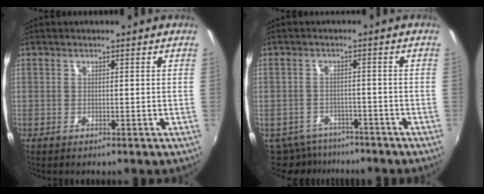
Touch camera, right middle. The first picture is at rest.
{"total": 9.9, "force": [-8.1, 4.9, 2.9], "torque": [-0.084, -0.013, -0.118]}